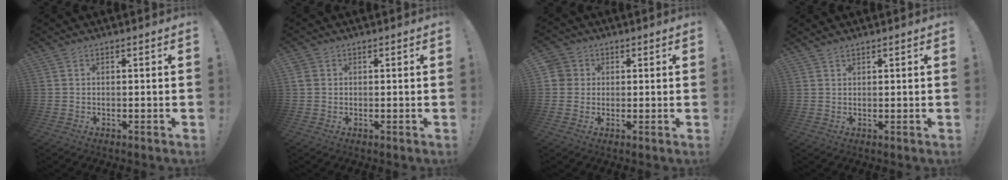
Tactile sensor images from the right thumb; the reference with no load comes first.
{"total": 2.3, "force": [0.8, 2.0, 0.9], "torque": [-0.015, 0.004, 0.016]}
{"total": 4.8, "force": [1.2, 4.6, 1.1], "torque": [-0.029, 0.001, 0.024]}
{"total": 1.3, "force": [1.2, 0.3, 0.2], "torque": [0.004, -0.006, 0.022]}